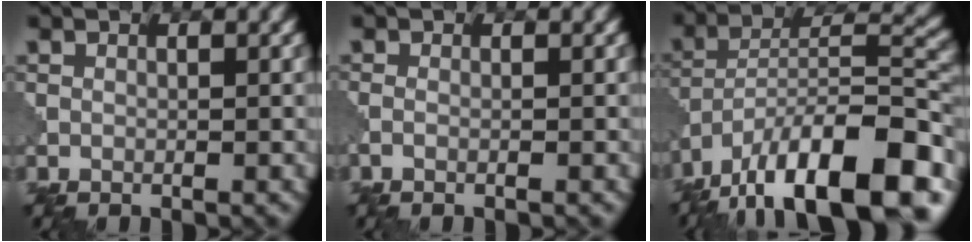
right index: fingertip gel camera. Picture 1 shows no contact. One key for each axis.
{"total": 1.2, "fx": -0.1, "fy": 0.8, "fz": 0.9, "tx": 0.005, "ty": 0.006, "tz": -0.024}
{"total": 15.2, "fx": -10.9, "fy": 5.2, "fz": 9.3, "tx": -0.162, "ty": 0.014, "tz": -0.182}